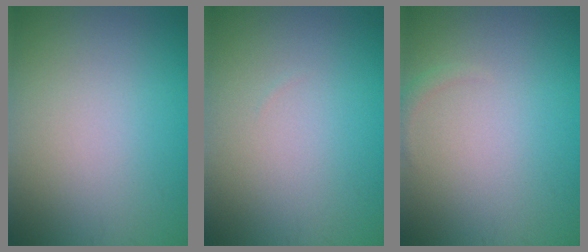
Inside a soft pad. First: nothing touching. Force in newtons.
{"total": 0.0}
{"total": 0.8, "press": 0.8, "slide": 0.1}